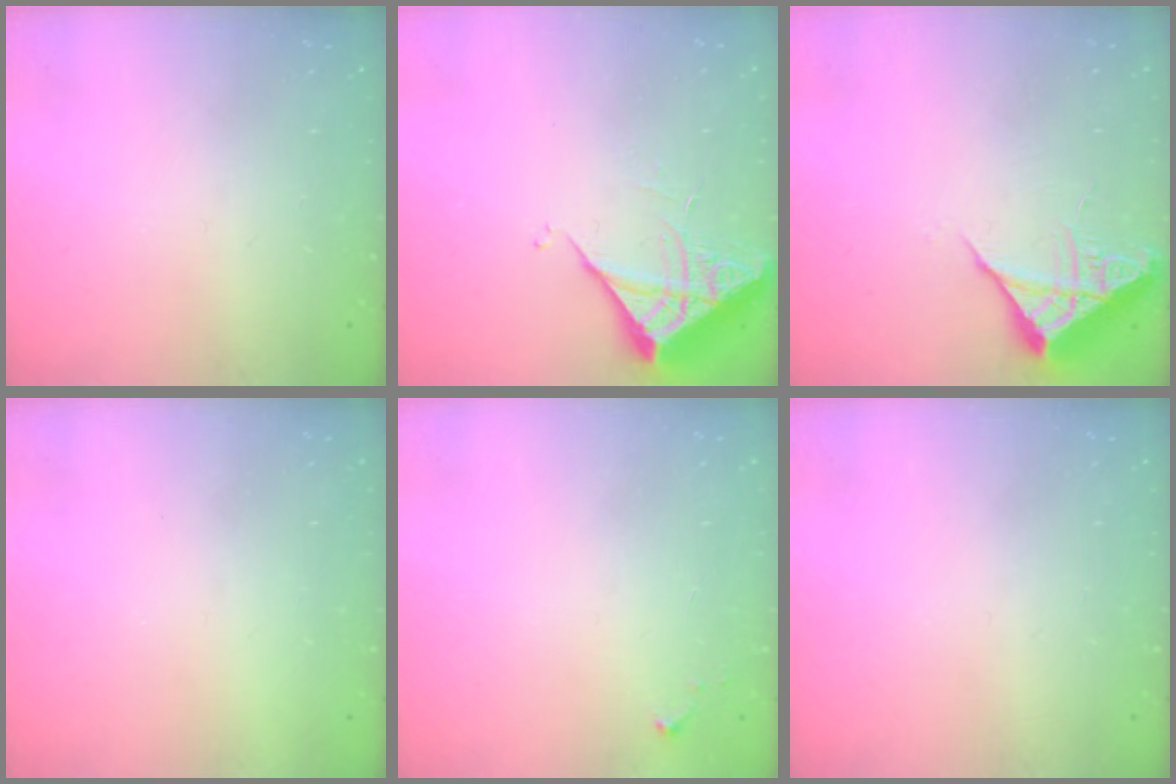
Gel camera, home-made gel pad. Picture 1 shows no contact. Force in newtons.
{"total": 5.8, "press": 5.8, "slide": 0.2}
{"total": 6.7, "press": 6.7, "slide": 0.5}
{"total": 1.5, "press": 1.5, "slide": 0.1}
{"total": 2.6, "press": 2.6, "slide": 0.4}
{"total": 0.0}